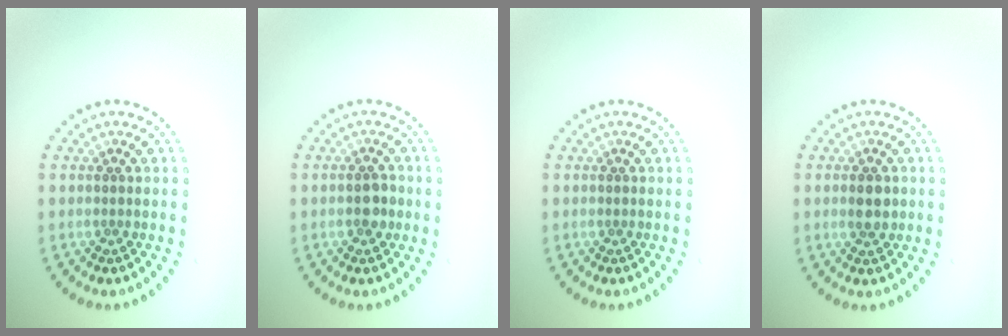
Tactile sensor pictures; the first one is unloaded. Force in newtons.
{"total": 1.8, "press": 1.8, "slide": 0.4}
{"total": 0.0}
{"total": 2.1, "press": 2.1, "slide": 0.0}